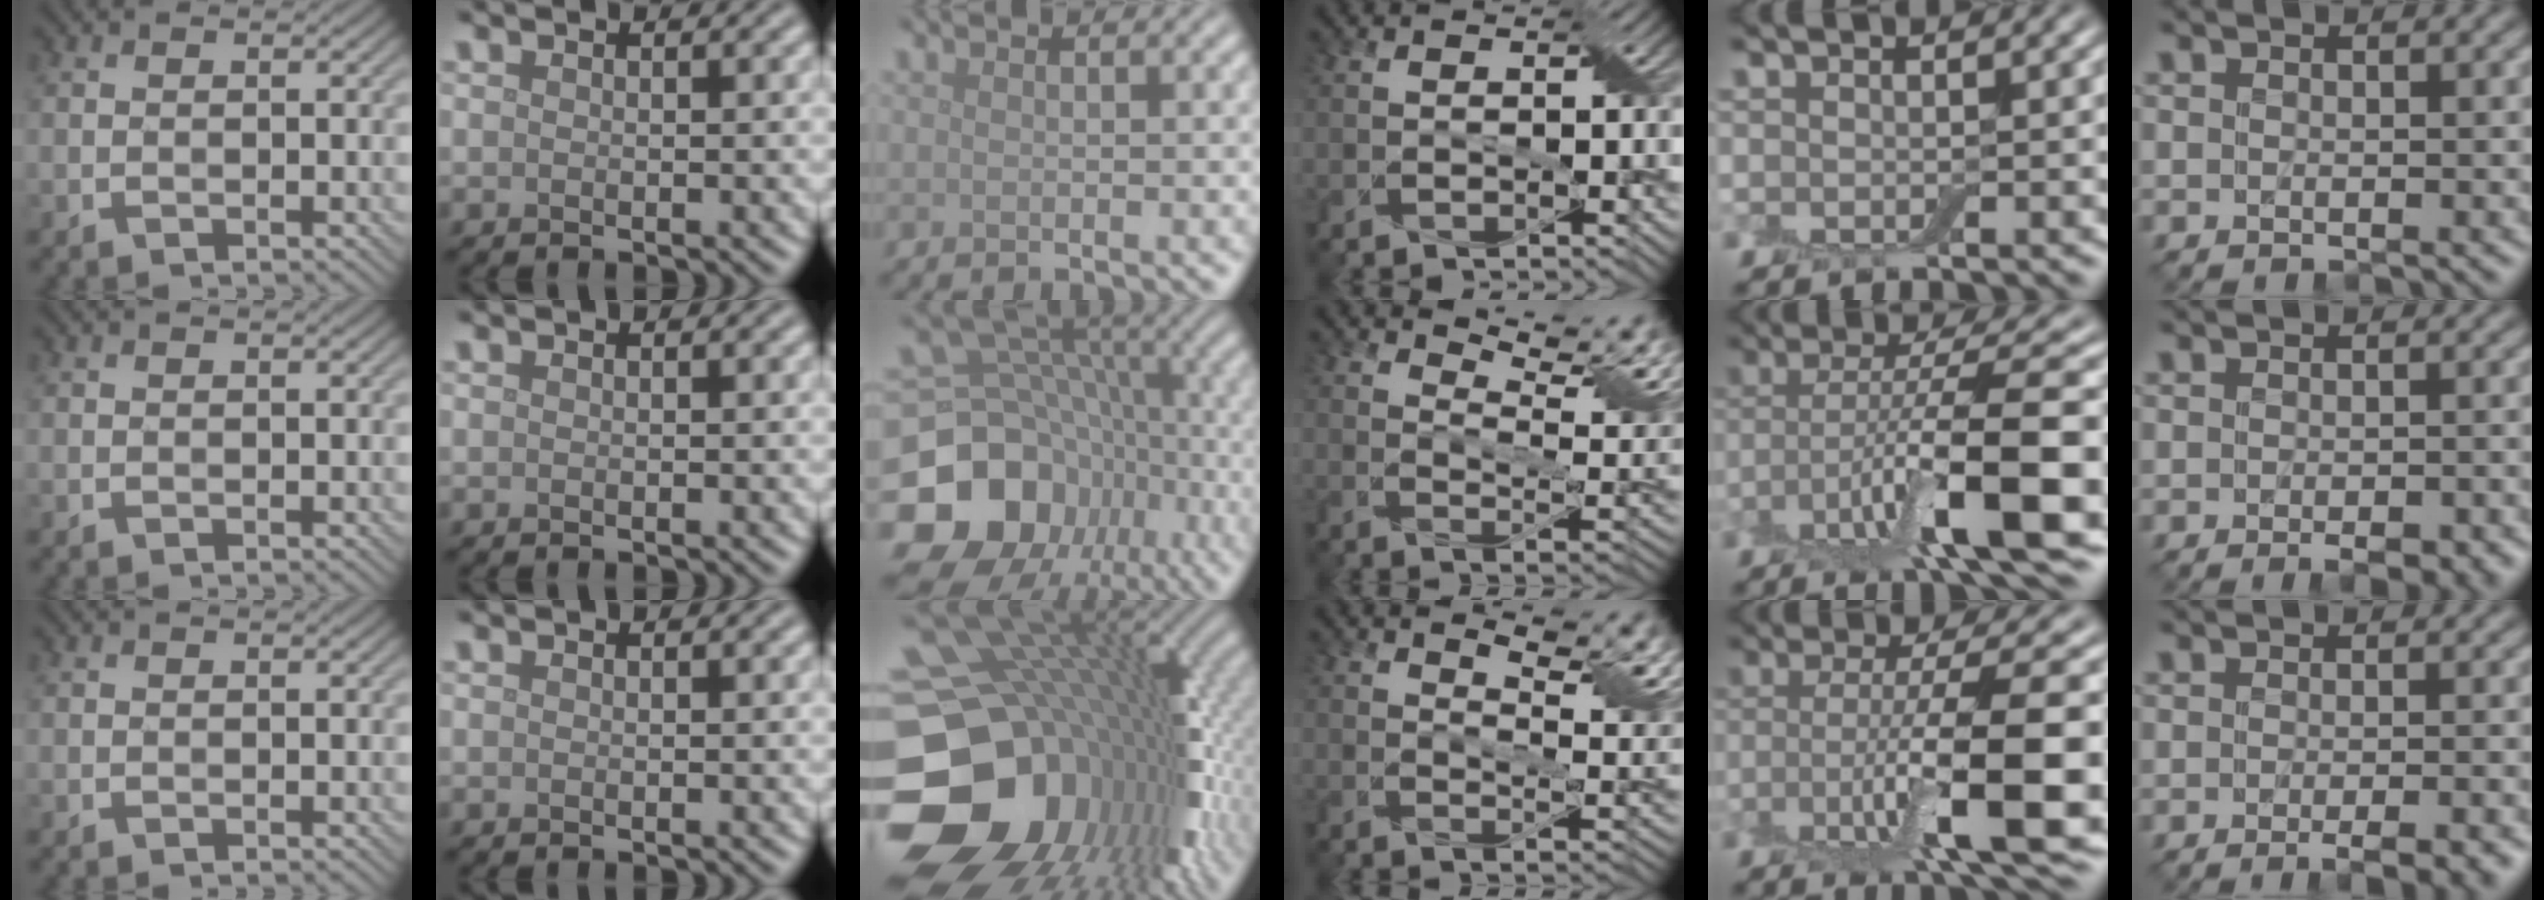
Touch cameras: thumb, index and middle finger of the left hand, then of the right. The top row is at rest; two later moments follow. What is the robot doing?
{"motion": "wrap", "object": "cling film"}